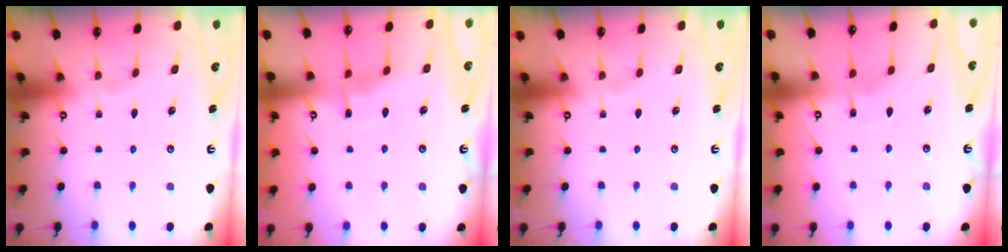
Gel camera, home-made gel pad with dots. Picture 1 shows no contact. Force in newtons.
{"total": 4.7, "press": 4.7, "slide": 0.5}
{"total": 0.0}
{"total": 5.4, "press": 5.4, "slide": 0.5}